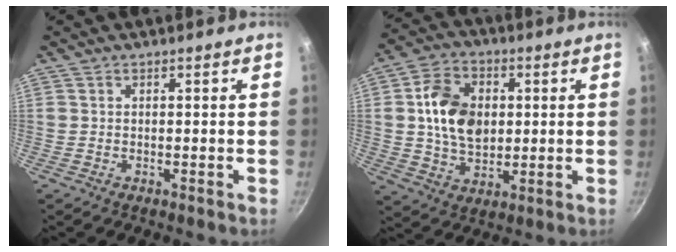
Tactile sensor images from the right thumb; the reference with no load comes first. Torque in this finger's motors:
{"motor_torque": [1.49, 1.34, 1.38, -0.76, 0.13]}